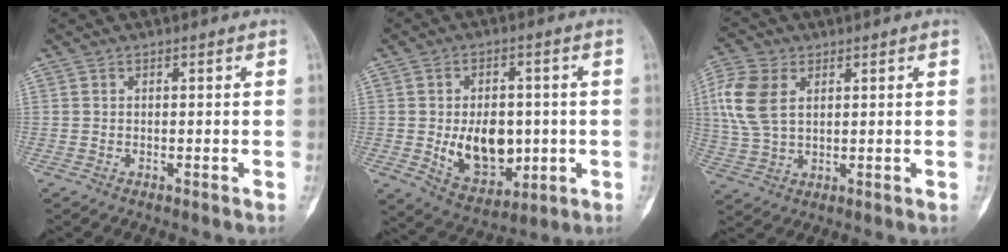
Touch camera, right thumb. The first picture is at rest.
{"total": 12.7, "force": [-1.1, 8.4, 9.5], "torque": [-0.105, -0.008, 0.002]}
{"total": 9.9, "force": [2.8, 6.3, 7.1], "torque": [-0.156, 0.005, 0.057]}